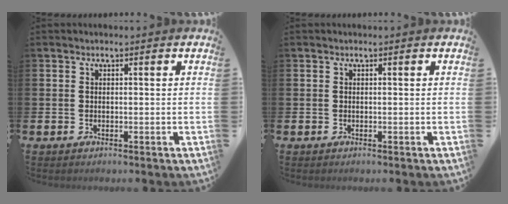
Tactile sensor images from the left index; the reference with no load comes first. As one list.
[{"total": 0.0}]